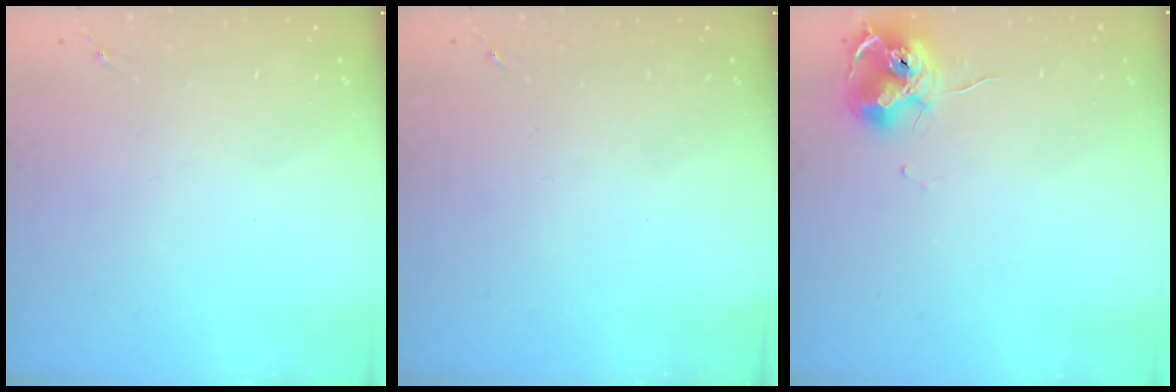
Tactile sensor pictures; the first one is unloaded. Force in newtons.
{"total": 0.0}
{"total": 11.9, "press": 11.8, "slide": 1.2}